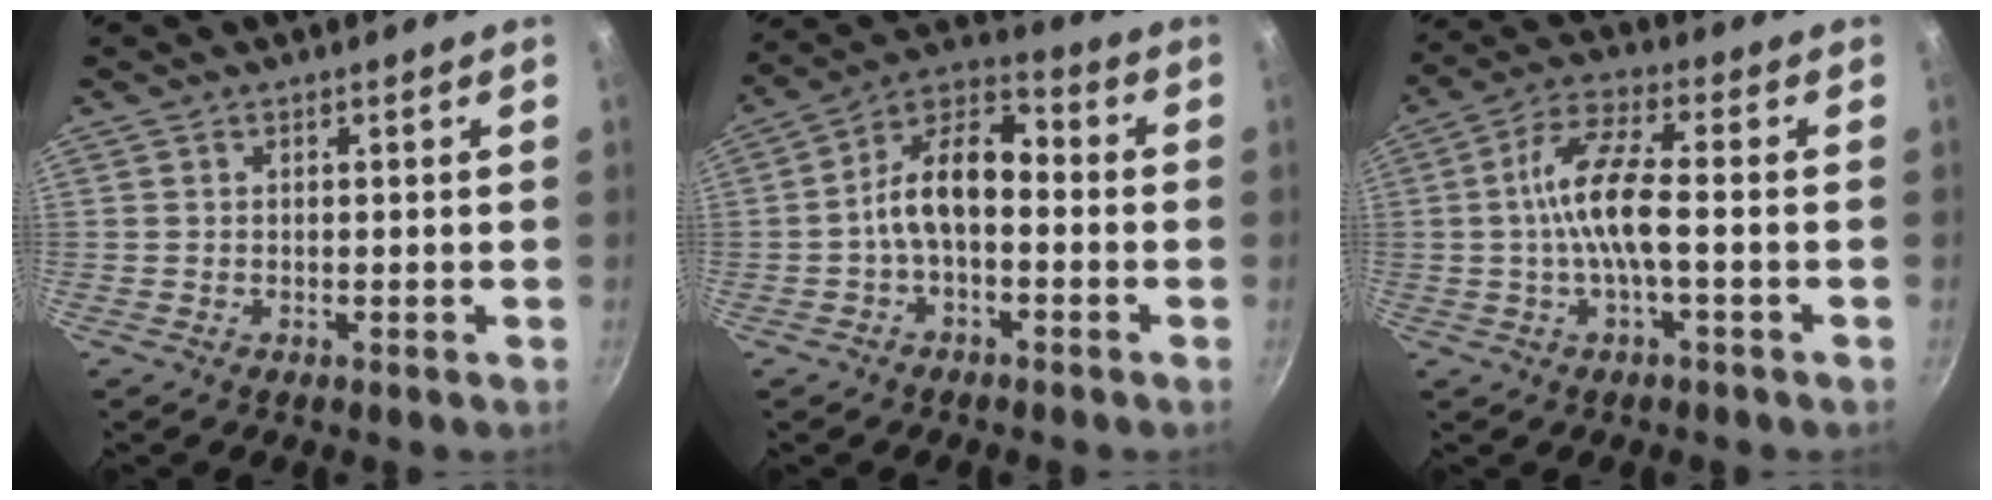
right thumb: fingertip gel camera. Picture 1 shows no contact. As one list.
[{"total": 11.4, "force": [-1.7, 6.5, 9.1], "torque": [-0.141, 0.051, -0.047]}, {"total": 9.7, "force": [-1.2, 2.6, 9.2], "torque": [-0.187, 0.028, -0.034]}]